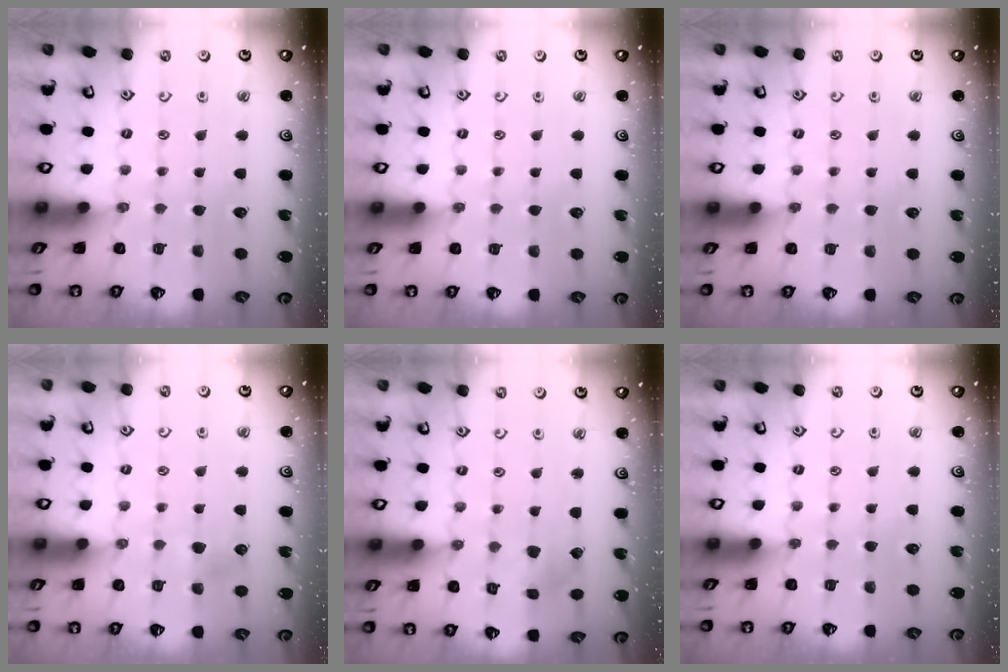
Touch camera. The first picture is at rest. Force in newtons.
{"total": 0.0}
{"total": 0.0}
{"total": 3.8, "press": 3.7, "slide": 0.8}
{"total": 2.3, "press": 2.3, "slide": 0.2}
{"total": 0.0}